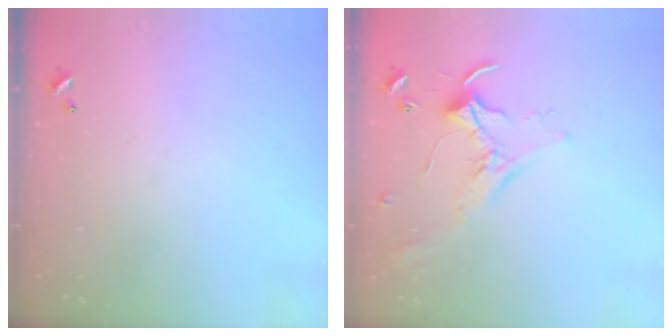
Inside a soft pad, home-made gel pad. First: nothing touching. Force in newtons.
{"total": 2.2, "press": 2.1, "slide": 0.4}